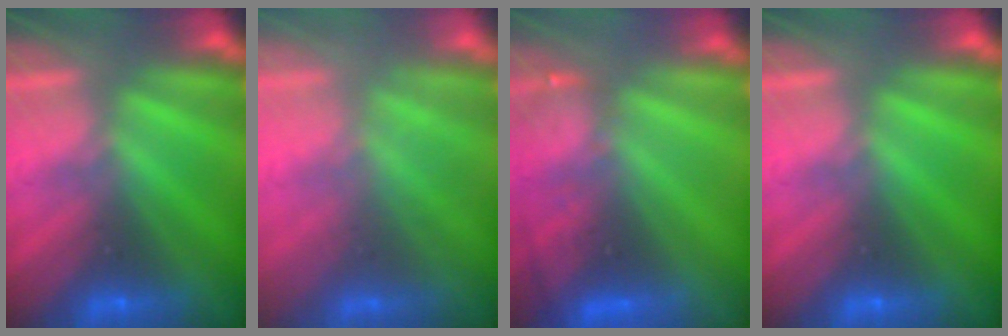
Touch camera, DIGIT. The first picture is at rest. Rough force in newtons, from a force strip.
{"total": 2.3}
{"total": 2.9}
{"total": 0.0}